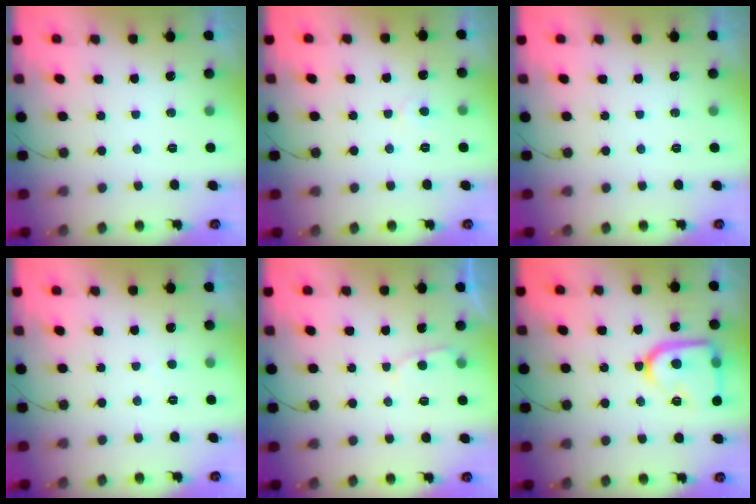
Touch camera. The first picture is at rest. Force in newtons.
{"total": 3.0, "press": 3.0, "slide": 0.3}
{"total": 0.0}
{"total": 2.6, "press": 2.6, "slide": 0.1}
{"total": 2.9, "press": 2.8, "slide": 0.3}
{"total": 17.5, "press": 17.4, "slide": 1.7}